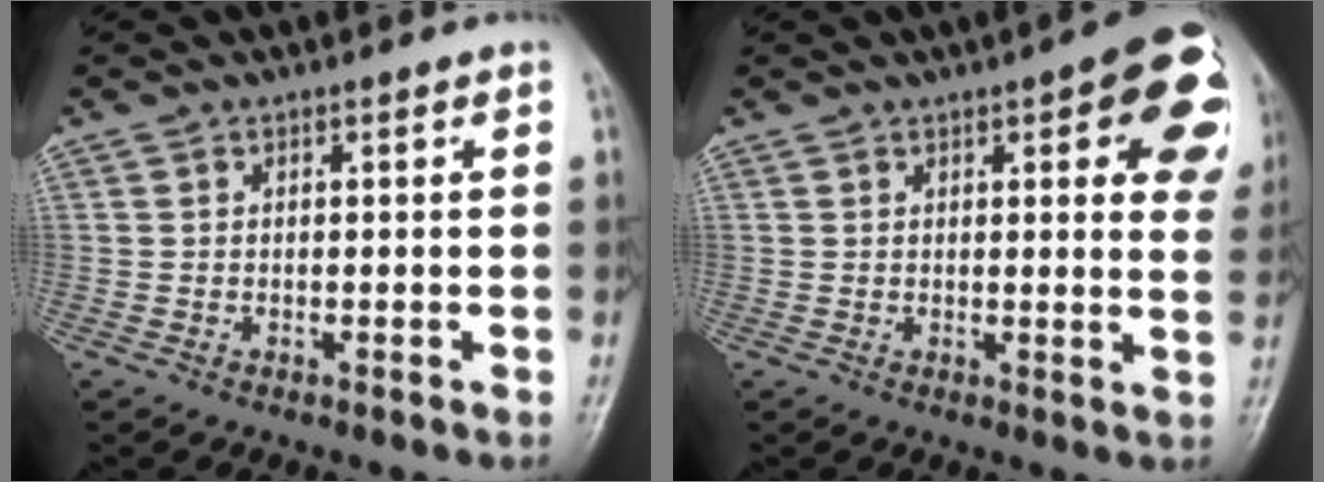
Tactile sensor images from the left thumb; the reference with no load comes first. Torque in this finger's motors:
{"motor_torque": [0.27, 0.41, 0.23, 0.16, 0.10]}